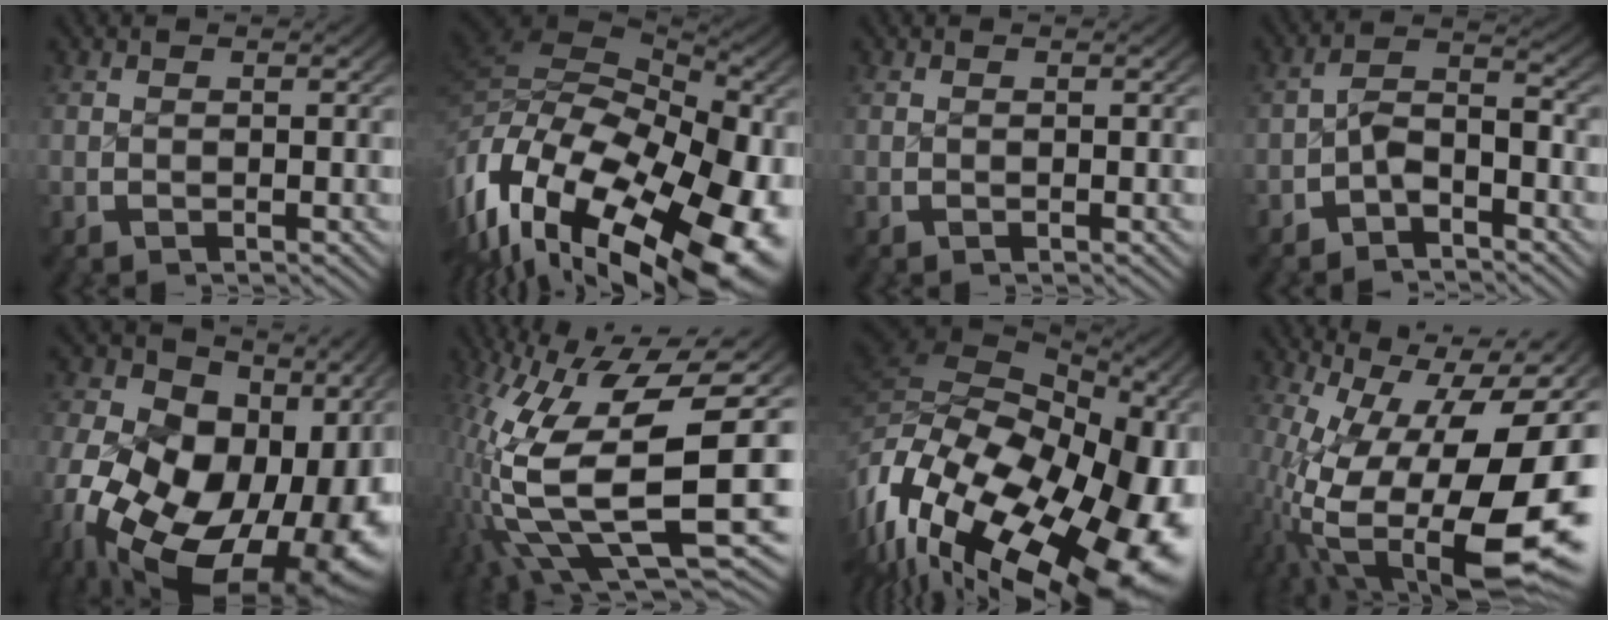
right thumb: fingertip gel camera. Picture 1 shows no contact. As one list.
[{"total": 22.1, "force": [-2.3, 14.7, 16.3], "torque": [-0.326, -0.077, 0.005]}, {"total": 0.0}, {"total": 4.6, "force": [-1.9, 3.4, 2.6], "torque": [-0.035, -0.014, -0.036]}, {"total": 24.2, "force": [-4.1, 16.3, 17.4], "torque": [-0.327, -0.082, -0.024]}, {"total": 18.6, "force": [-1.2, 10.7, 15.1], "torque": [-0.323, -0.077, 0.025]}, {"total": 26.7, "force": [-2.7, 17.9, 19.6], "torque": [-0.379, -0.079, 0.000]}, {"total": 22.4, "force": [-1.4, 14.1, 17.3], "torque": [-0.315, -0.078, 0.019]}]